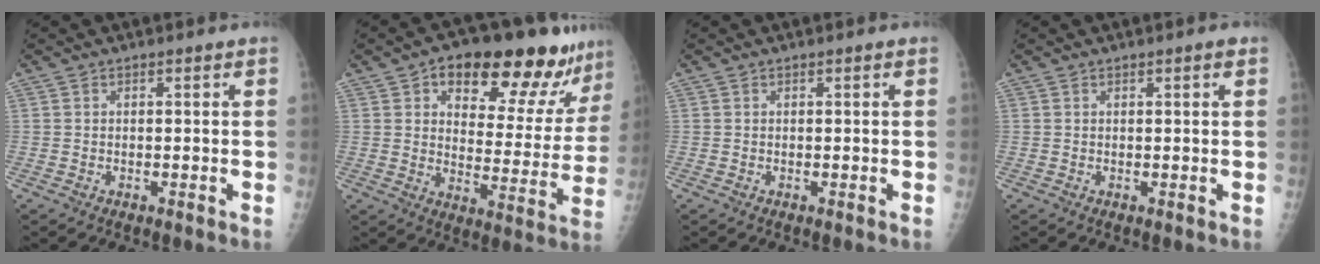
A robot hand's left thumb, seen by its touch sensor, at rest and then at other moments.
{"total": 20.9, "force": [13.5, 8.9, 13.1], "torque": [-0.126, -0.045, 0.187]}
{"total": 0.0}
{"total": 0.9, "force": [0.5, 0.2, 0.7], "torque": [-0.010, -0.001, 0.007]}